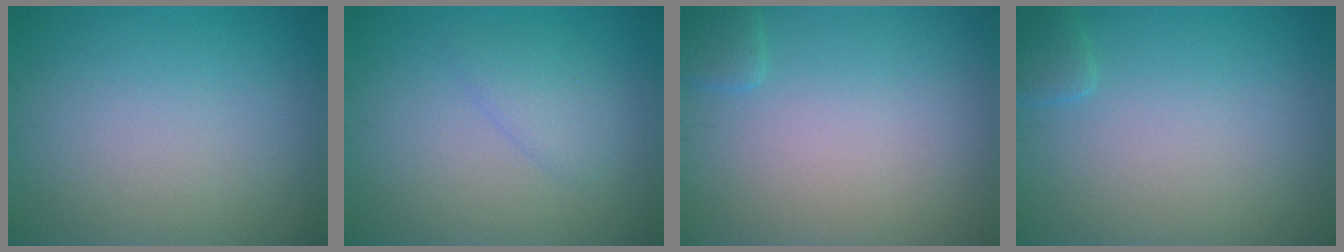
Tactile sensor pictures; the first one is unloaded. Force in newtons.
{"total": 1.9, "press": 1.9, "slide": 0.1}
{"total": 1.1, "press": 1.1, "slide": 0.2}
{"total": 1.3, "press": 1.3, "slide": 0.1}